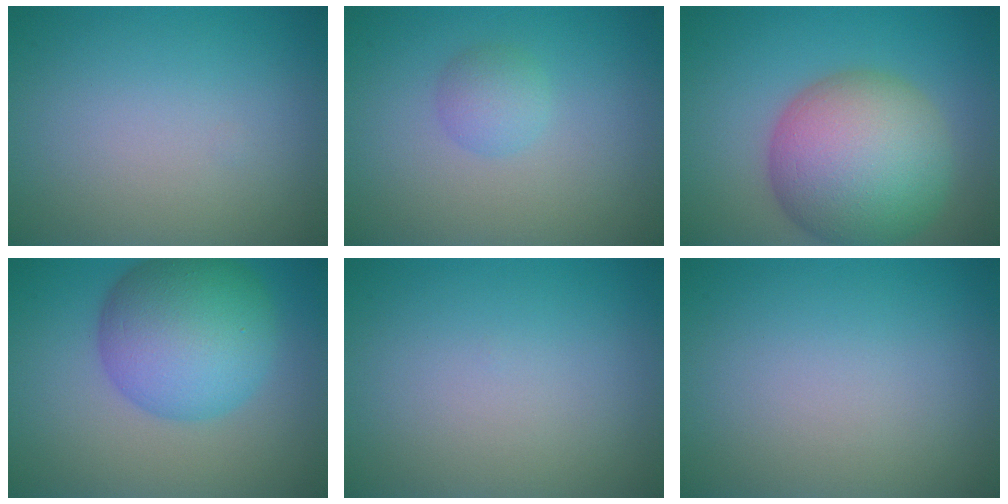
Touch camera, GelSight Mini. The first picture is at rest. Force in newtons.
{"total": 1.8, "press": 1.8, "slide": 0.2}
{"total": 11.2, "press": 11.2, "slide": 0.3}
{"total": 9.2, "press": 9.2, "slide": 0.2}
{"total": 0.0}
{"total": 0.0}